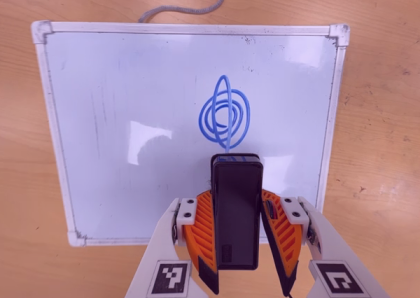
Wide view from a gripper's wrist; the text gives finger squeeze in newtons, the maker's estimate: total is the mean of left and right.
{"total": 5.4, "left": 4.2, "right": 6.6}